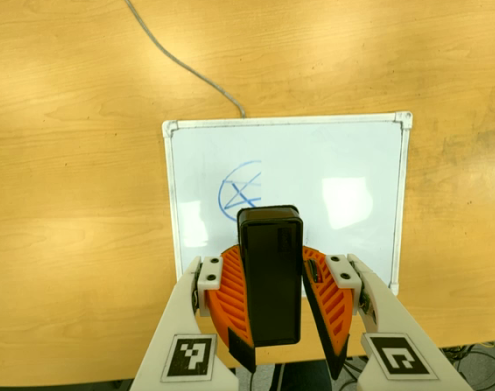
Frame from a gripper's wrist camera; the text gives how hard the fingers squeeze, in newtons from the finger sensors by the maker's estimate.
{"total": 7.3, "left": 8.2, "right": 6.4}